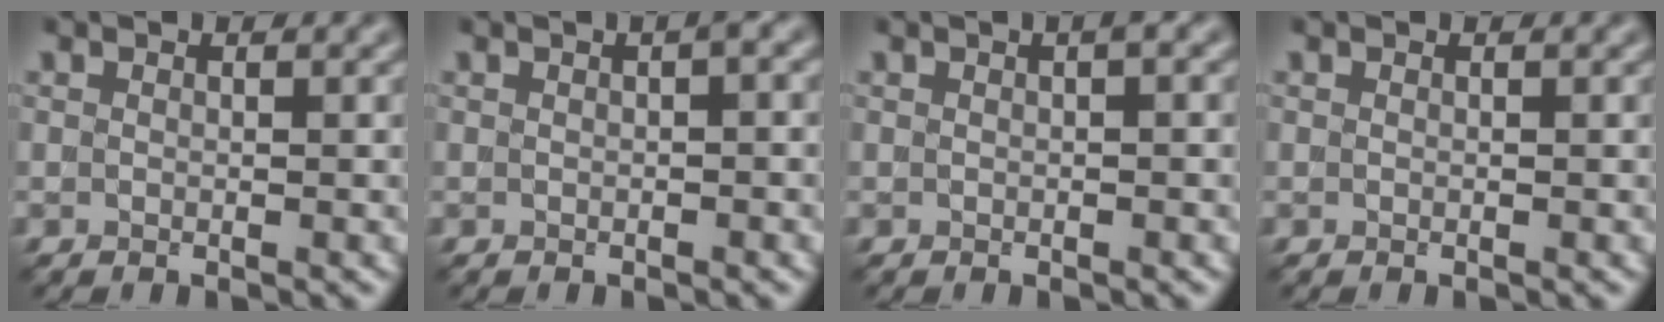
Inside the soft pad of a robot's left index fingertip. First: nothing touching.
{"total": 1.3, "force": [0.2, 0.1, 1.3], "torque": [-0.017, 0.007, 0.004]}
{"total": 0.9, "force": [0.2, 0.1, 0.9], "torque": [-0.014, 0.008, 0.004]}
{"total": 0.0}